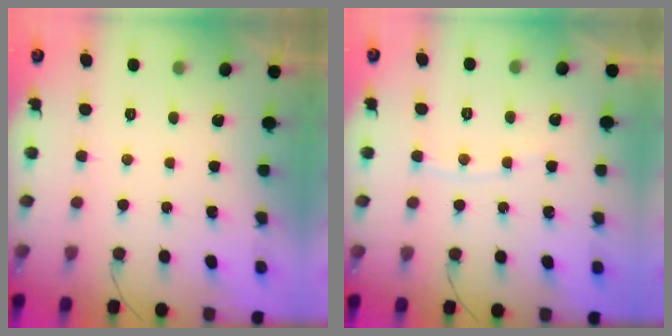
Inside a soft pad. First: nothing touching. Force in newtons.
{"total": 5.1, "press": 5.1, "slide": 0.6}